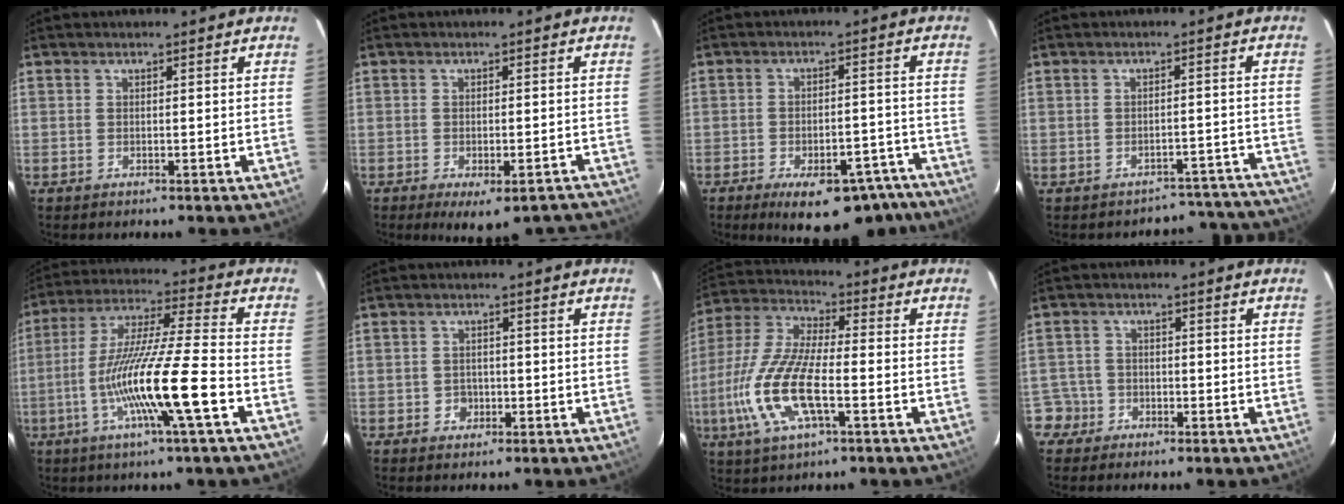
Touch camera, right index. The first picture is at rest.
{"total": 9.5, "force": [-7.5, 3.4, 4.8], "torque": [-0.076, -0.009, -0.086]}
{"total": 15.9, "force": [-12.2, 6.3, 8.0], "torque": [-0.118, 0.006, -0.142]}
{"total": 12.6, "force": [-11.7, 4.5, 0.0], "torque": [0.028, 0.060, -0.123]}
{"total": 16.8, "force": [-6.2, -0.6, 15.6], "torque": [-0.298, -0.011, -0.121]}
{"total": 2.5, "force": [-0.9, 2.3, 0.5], "torque": [-0.009, 0.005, -0.012]}
{"total": 15.6, "force": [-4.9, 4.7, 14.1], "torque": [-0.310, -0.008, -0.099]}
{"total": 4.1, "force": [-2.1, 3.4, -0.4], "torque": [0.011, 0.024, -0.042]}